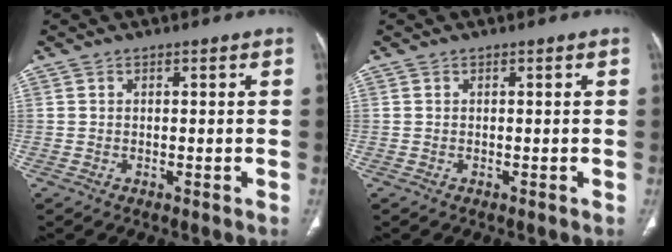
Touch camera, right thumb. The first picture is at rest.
{"total": 0.0}